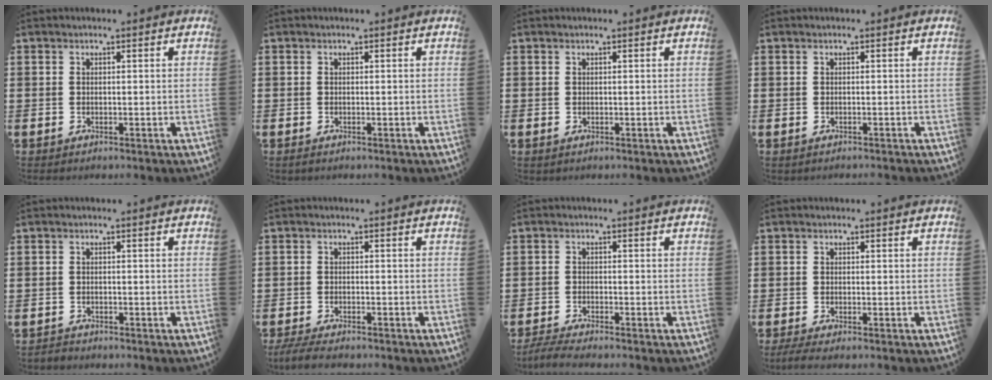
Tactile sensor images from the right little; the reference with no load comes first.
{"total": 0.0}
{"total": 0.0}
{"total": 0.0}
{"total": 0.9, "force": [-0.9, 0.1, -0.1], "torque": [0.000, 0.001, -0.019]}
{"total": 2.3, "force": [-2.0, 0.2, 1.0], "torque": [-0.024, 0.001, -0.041]}
{"total": 2.1, "force": [-1.8, 0.0, 1.0], "torque": [-0.016, 0.002, -0.034]}
{"total": 1.2, "force": [-0.8, 0.1, 0.9], "torque": [-0.015, -0.001, -0.014]}